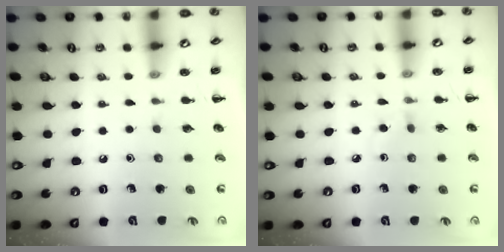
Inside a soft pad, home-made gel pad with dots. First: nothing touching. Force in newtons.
{"total": 2.7, "press": 2.5, "slide": 0.9}